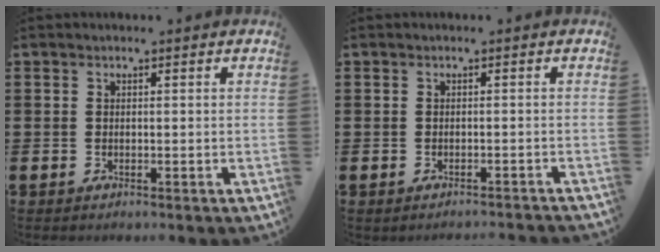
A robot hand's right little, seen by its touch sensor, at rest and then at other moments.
{"total": 1.0, "force": [-1.0, -0.2, -0.1], "torque": [0.000, 0.002, -0.021]}